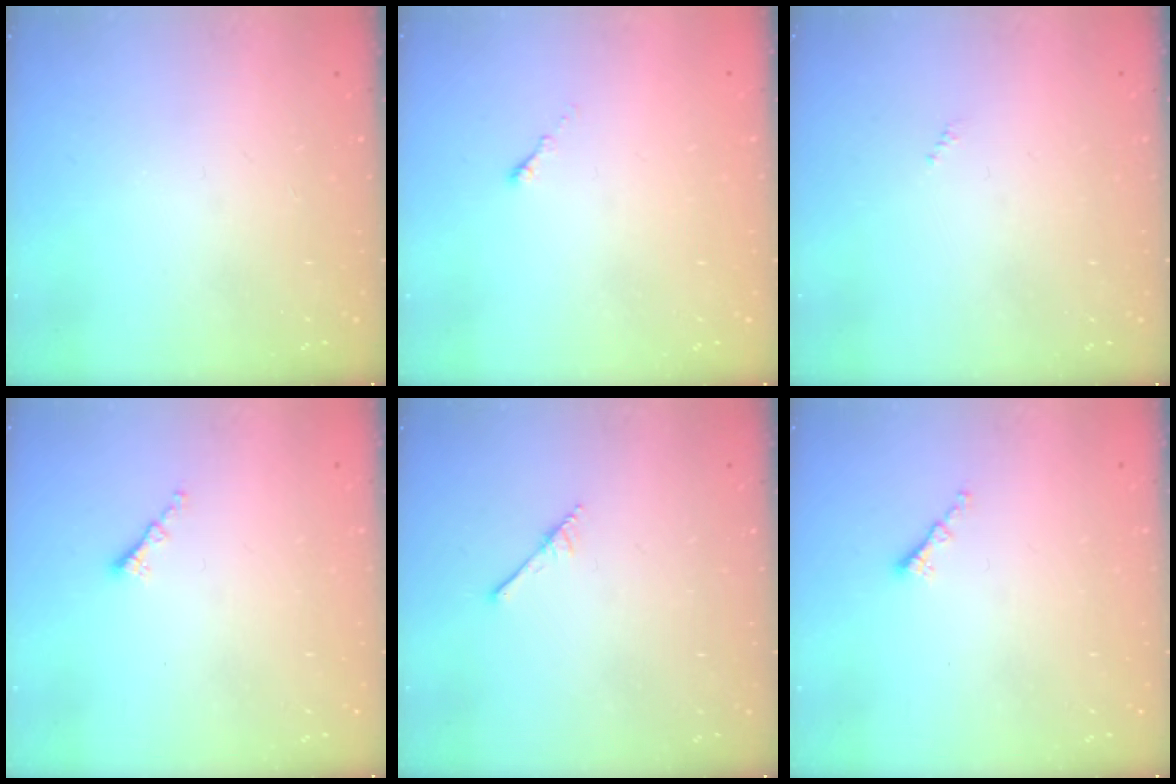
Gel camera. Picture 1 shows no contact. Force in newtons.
{"total": 0.0}
{"total": 0.0}
{"total": 1.3, "press": 1.2, "slide": 0.5}
{"total": 1.6, "press": 1.6, "slide": 0.2}
{"total": 1.3, "press": 1.2, "slide": 0.5}